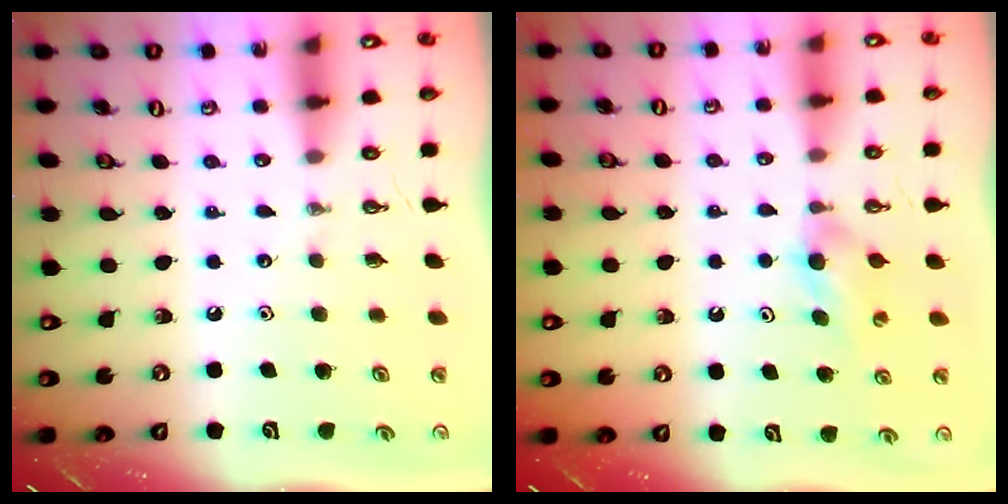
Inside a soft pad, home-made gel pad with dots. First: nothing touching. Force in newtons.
{"total": 4.5, "press": 4.4, "slide": 0.9}